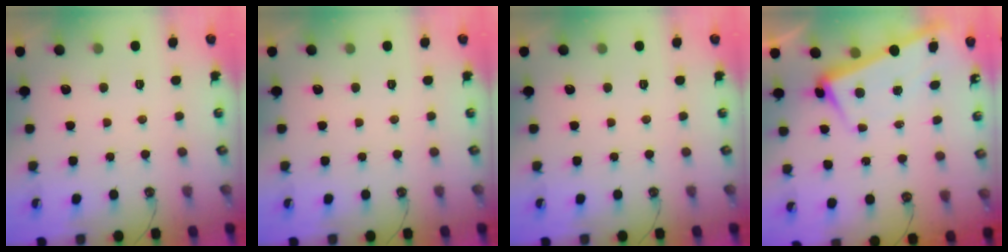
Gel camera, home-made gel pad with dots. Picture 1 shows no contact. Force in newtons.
{"total": 0.0}
{"total": 0.0}
{"total": 2.9, "press": 2.8, "slide": 1.0}